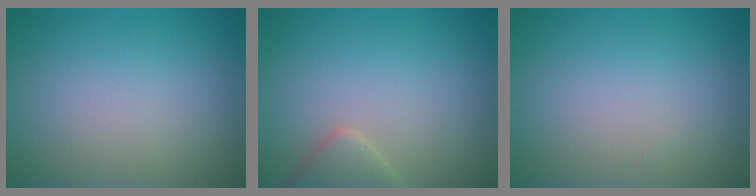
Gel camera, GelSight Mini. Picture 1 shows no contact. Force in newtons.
{"total": 2.0, "press": 2.0, "slide": 0.1}
{"total": 0.0}